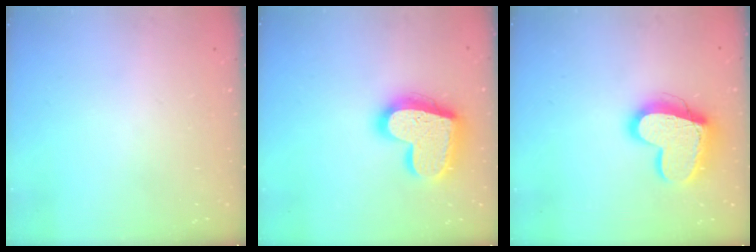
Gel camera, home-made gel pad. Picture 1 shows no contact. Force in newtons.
{"total": 20.4, "press": 20.3, "slide": 1.7}
{"total": 16.5, "press": 16.4, "slide": 1.5}